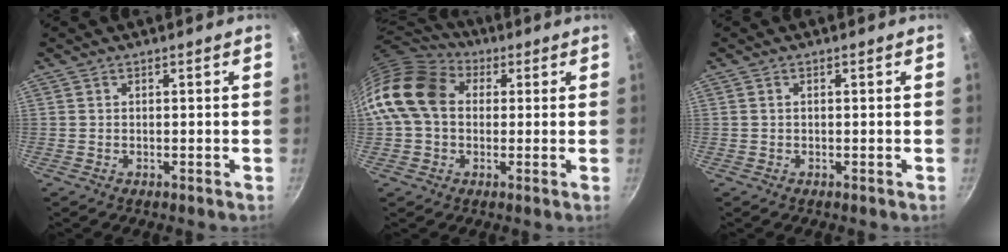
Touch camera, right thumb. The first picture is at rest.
{"total": 15.3, "force": [2.1, 11.6, 9.8], "torque": [-0.168, 0.029, 0.023]}
{"total": 0.0}